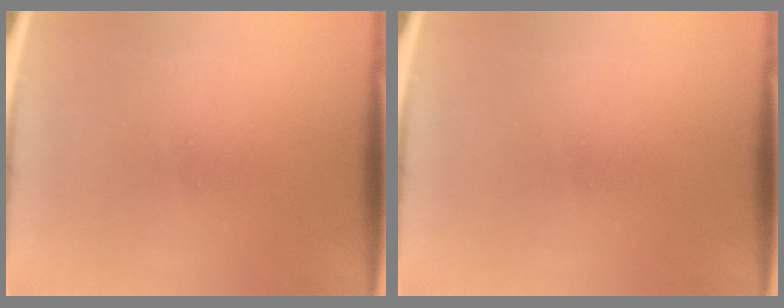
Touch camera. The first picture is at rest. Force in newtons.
{"total": 0.0}